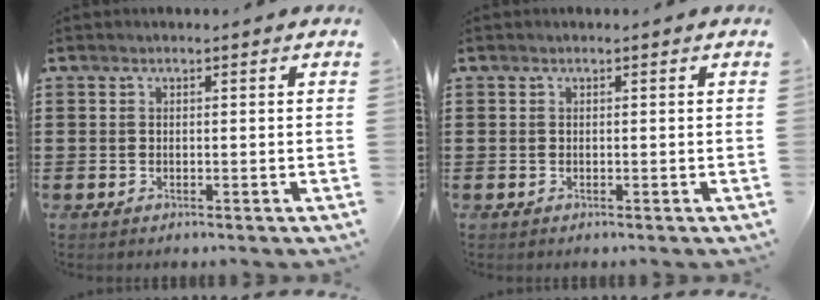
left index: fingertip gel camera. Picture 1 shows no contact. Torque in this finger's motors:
{"motor_torque": [-0.03, -0.03, 0.00, 0.00]}